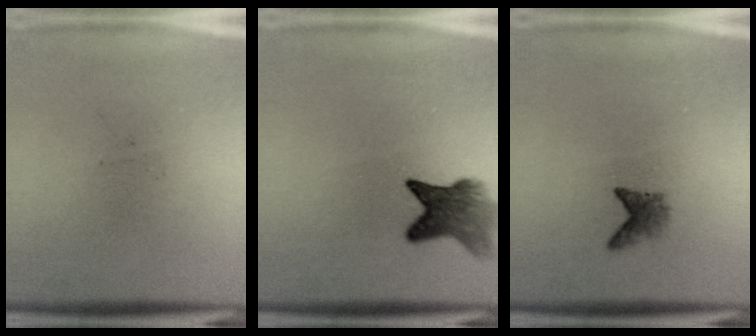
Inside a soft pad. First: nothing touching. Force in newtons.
{"total": 5.6}
{"total": 1.8}